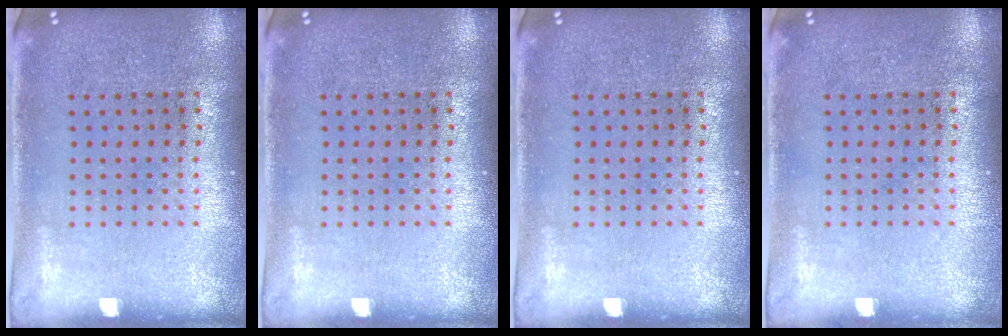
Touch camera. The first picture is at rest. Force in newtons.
{"total": 0.0}
{"total": 0.0}
{"total": 0.0}